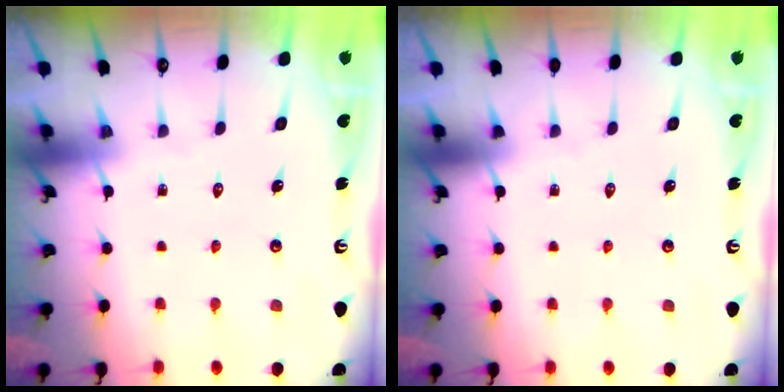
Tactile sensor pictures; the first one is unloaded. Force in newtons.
{"total": 0.0}